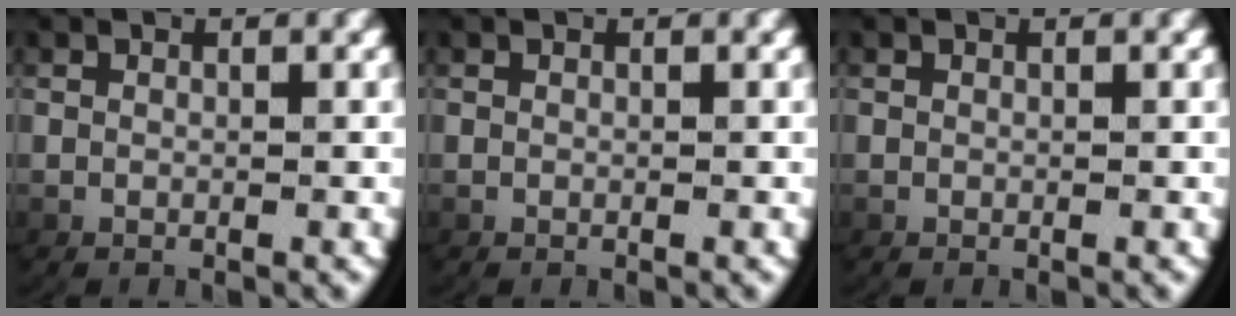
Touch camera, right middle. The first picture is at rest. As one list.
[{"total": 0.0}, {"total": 0.0}]